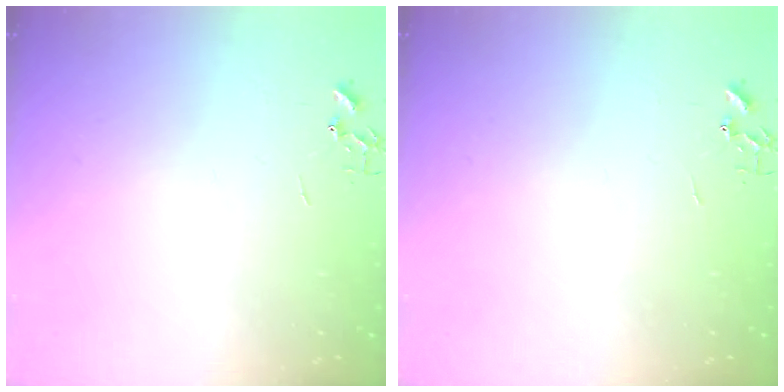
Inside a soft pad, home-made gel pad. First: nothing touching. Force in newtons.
{"total": 0.0}